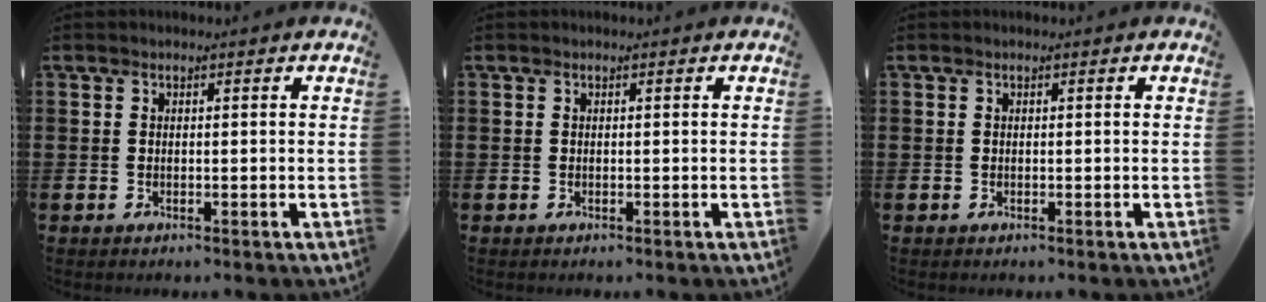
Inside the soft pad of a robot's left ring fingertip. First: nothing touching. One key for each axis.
{"total": 0.0}
{"total": 0.0}